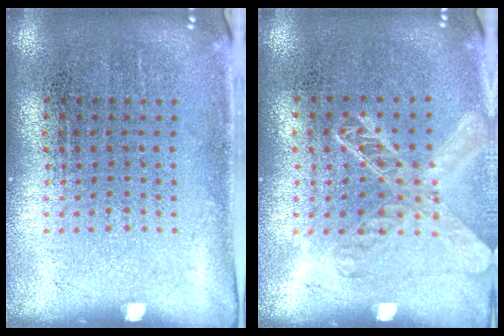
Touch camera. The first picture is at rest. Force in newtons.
{"total": 1.3, "press": 1.2, "slide": 0.5}